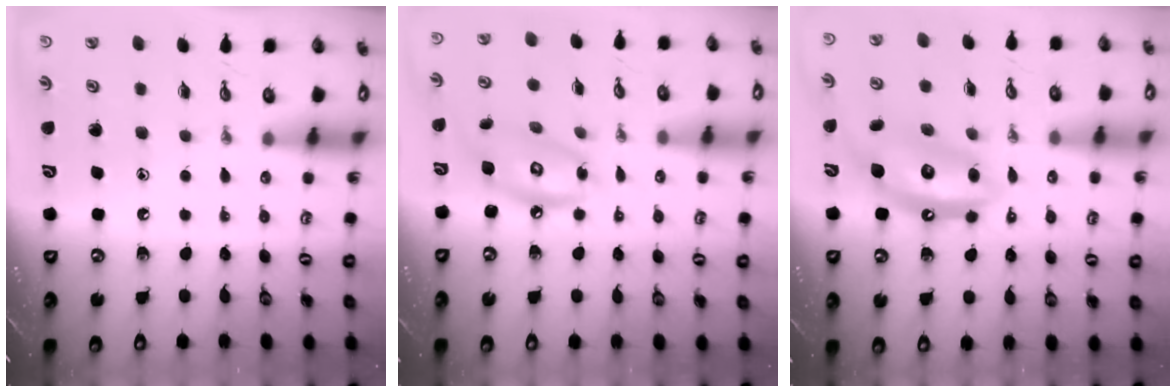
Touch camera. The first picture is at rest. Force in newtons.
{"total": 11.0, "press": 11.0, "slide": 1.0}
{"total": 12.0, "press": 12.0, "slide": 1.2}